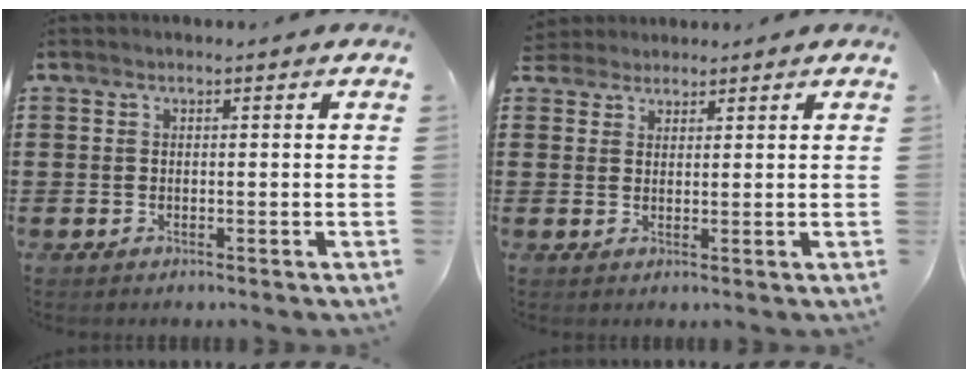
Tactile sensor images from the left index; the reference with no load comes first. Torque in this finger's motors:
{"motor_torque": [0.00, -0.02, -0.01, -0.04]}